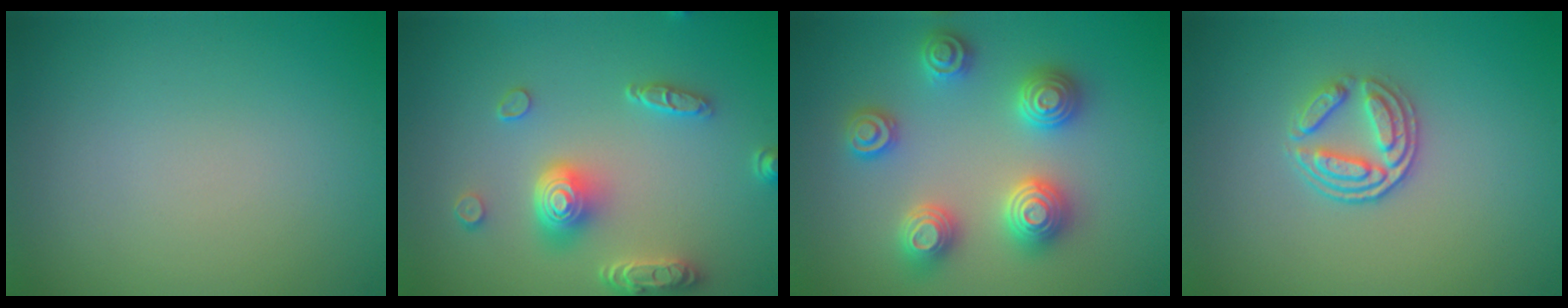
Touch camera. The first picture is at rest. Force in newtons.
{"total": 4.9, "press": 4.0, "slide": 3.0}
{"total": 4.8, "press": 4.8, "slide": 0.6}
{"total": 3.1, "press": 2.6, "slide": 1.7}